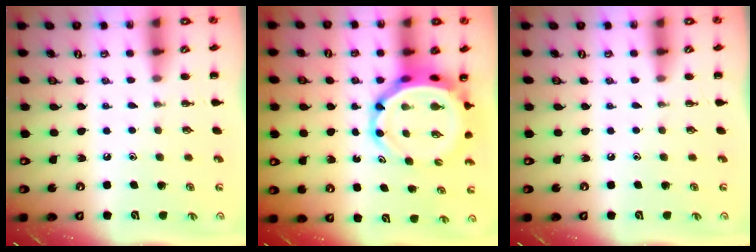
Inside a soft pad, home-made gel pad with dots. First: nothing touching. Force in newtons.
{"total": 6.8, "press": 6.5, "slide": 1.9}
{"total": 0.0}